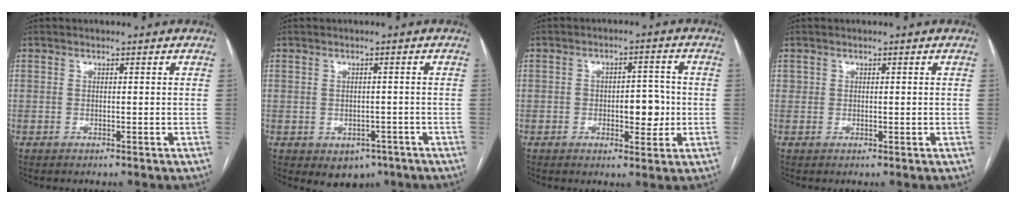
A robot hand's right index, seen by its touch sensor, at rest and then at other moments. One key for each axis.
{"total": 4.1, "fx": -2.0, "fy": 3.1, "fz": 1.7, "tx": -0.011, "ty": 0.002, "tz": -0.013}
{"total": 6.1, "fx": -0.8, "fy": 2.9, "fz": 5.3, "tx": -0.068, "ty": 0.008, "tz": -0.007}
{"total": 0.9, "fx": 0.2, "fy": 0.7, "fz": 0.5, "tx": -0.010, "ty": 0.004, "tz": 0.006}